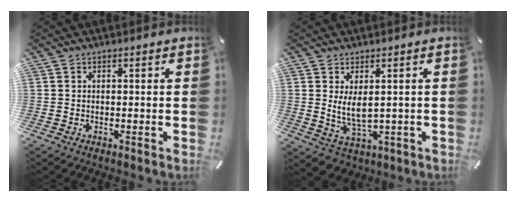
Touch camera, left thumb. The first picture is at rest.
{"total": 7.0, "force": [1.2, 4.6, 5.1], "torque": [-0.103, -0.003, 0.021]}